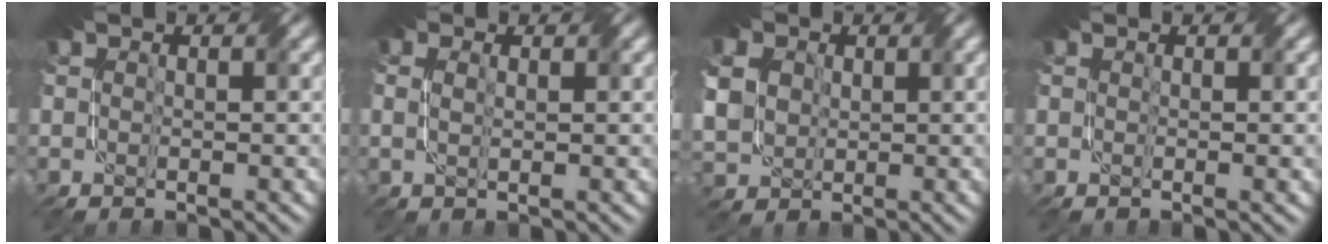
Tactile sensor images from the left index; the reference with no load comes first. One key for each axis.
{"total": 1.4, "fx": 0.7, "fy": 0.8, "fz": 0.9, "tx": -0.011, "ty": 0.005, "tz": 0.000}
{"total": 6.6, "fx": 2.2, "fy": 5.4, "fz": 3.0, "tx": -0.107, "ty": 0.022, "tz": 0.043}
{"total": 0.5, "fx": 0.1, "fy": 0.2, "fz": 0.5, "tx": -0.003, "ty": -0.001, "tz": 0.001}